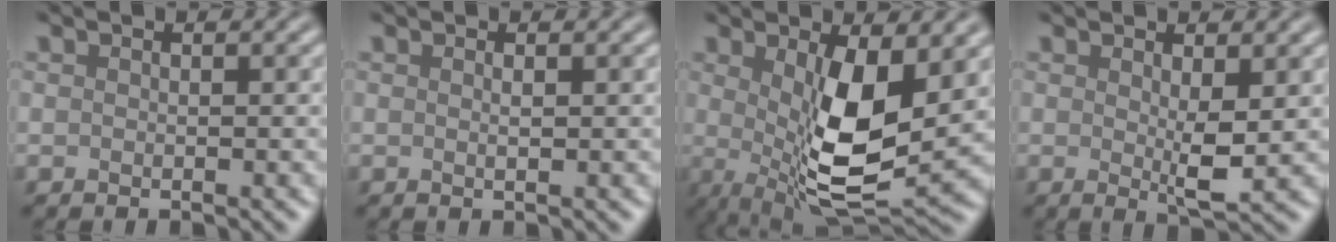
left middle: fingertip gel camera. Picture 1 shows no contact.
{"total": 0.7, "force": [0.2, 0.2, 0.7], "torque": [-0.008, -0.002, -0.001]}
{"total": 8.9, "force": [0.5, 3.0, 8.4], "torque": [-0.153, -0.021, 0.014]}
{"total": 2.5, "force": [0.4, 0.3, 2.5], "torque": [-0.048, -0.013, 0.010]}